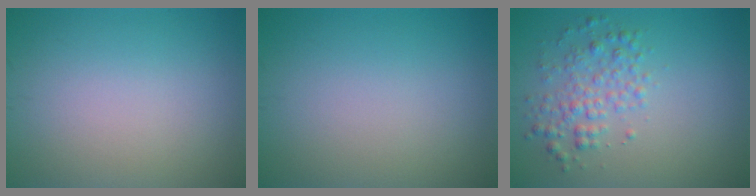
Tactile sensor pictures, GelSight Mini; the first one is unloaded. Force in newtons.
{"total": 0.0}
{"total": 2.9, "press": 2.9, "slide": 0.0}